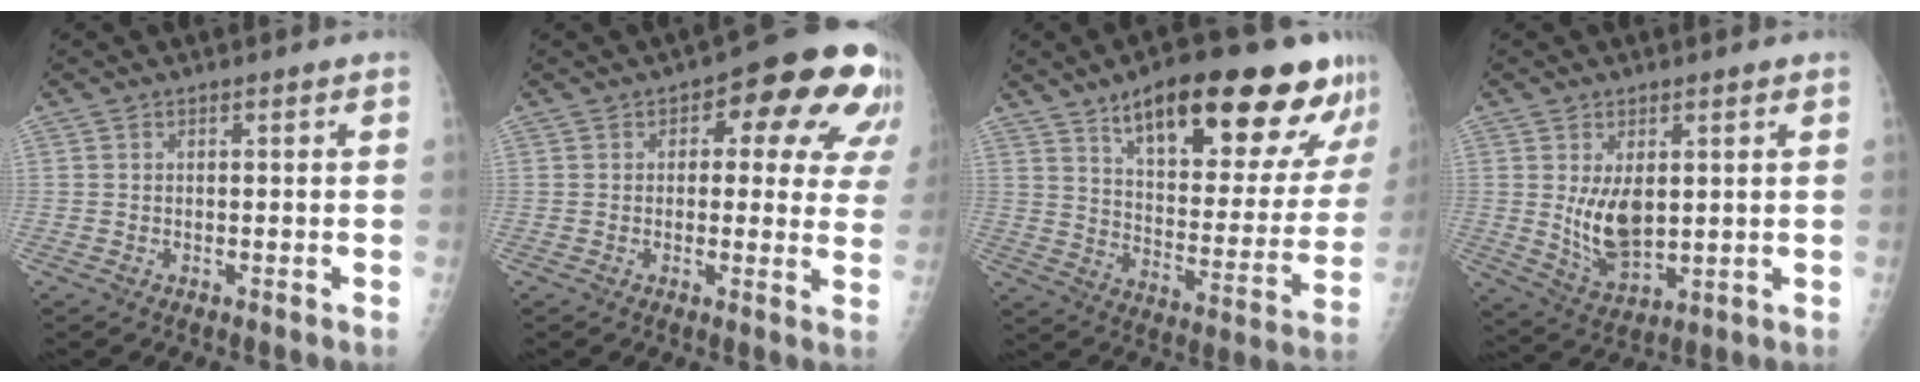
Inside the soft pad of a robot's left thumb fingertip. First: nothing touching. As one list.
[{"total": 15.2, "force": [6.5, 7.7, 11.4], "torque": [-0.072, -0.005, 0.063]}, {"total": 26.9, "force": [16.5, 8.9, 19.3], "torque": [-0.237, -0.048, 0.250]}, {"total": 8.6, "force": [1.3, 4.9, 7.0], "torque": [-0.110, -0.023, 0.040]}]